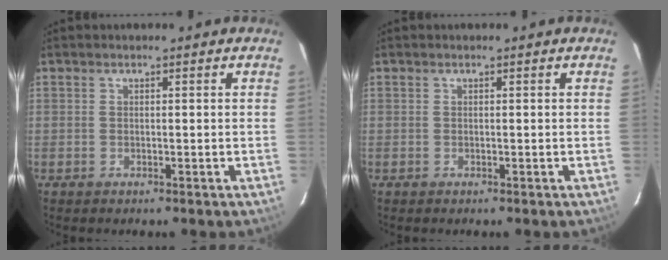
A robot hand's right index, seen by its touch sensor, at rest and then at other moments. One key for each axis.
{"total": 0.0}